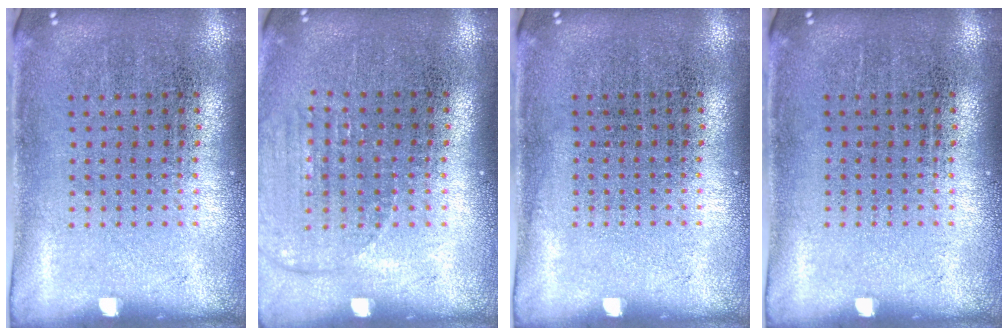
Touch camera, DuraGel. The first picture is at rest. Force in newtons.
{"total": 1.1, "press": 1.1, "slide": 0.4}
{"total": 0.0}
{"total": 0.0}